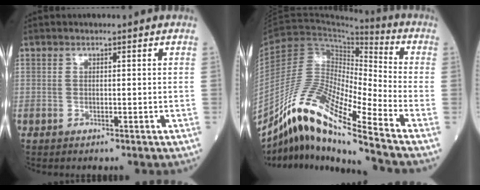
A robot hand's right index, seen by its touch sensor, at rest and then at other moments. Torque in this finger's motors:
{"motor_torque": [1.21, -0.92, 0.24, 0.07]}